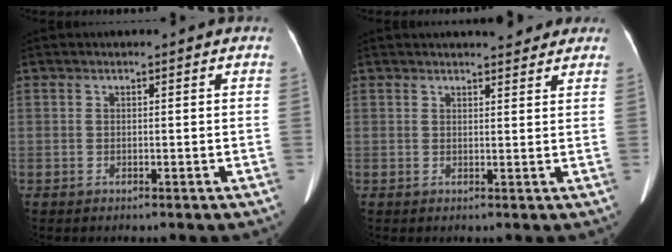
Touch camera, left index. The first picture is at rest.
{"total": 5.0, "force": [4.5, 1.2, 1.8], "torque": [-0.019, 0.008, 0.051]}